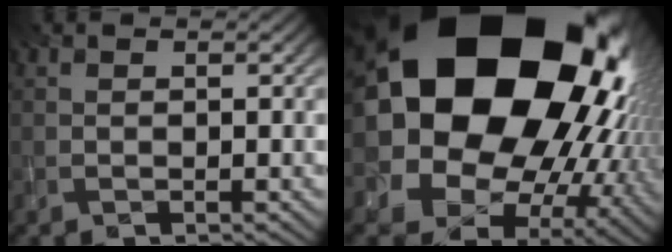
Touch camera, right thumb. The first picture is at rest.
{"total": 26.0, "force": [7.0, 19.6, 15.5], "torque": [-0.324, -0.024, 0.130]}